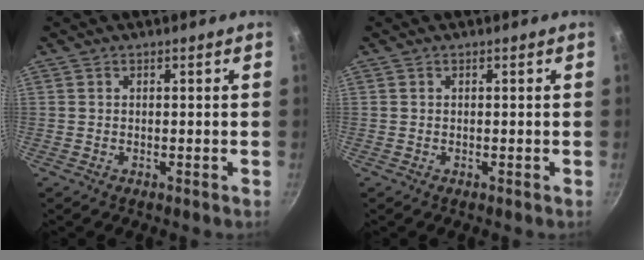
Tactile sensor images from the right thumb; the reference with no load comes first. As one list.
[{"total": 0.0}]